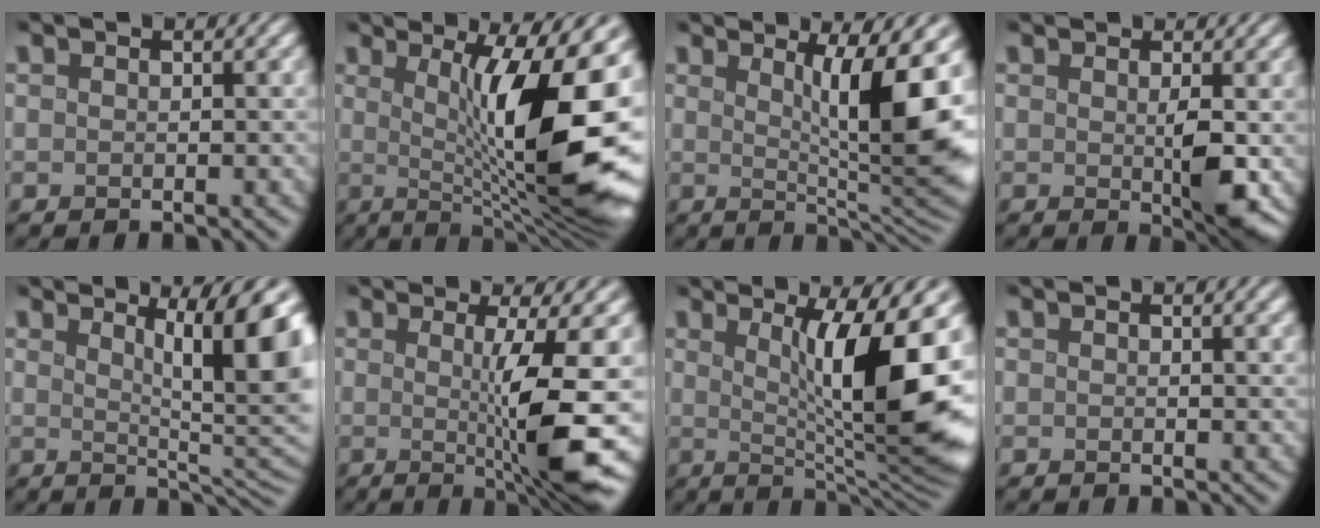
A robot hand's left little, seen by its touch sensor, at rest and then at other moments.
{"total": 14.7, "force": [1.0, 3.8, 14.1], "torque": [-0.172, 0.006, 0.014]}
{"total": 9.8, "force": [2.4, 1.8, 9.3], "torque": [-0.126, -0.001, 0.041]}
{"total": 2.7, "force": [0.5, 0.6, 2.6], "torque": [-0.044, -0.008, 0.011]}
{"total": 10.3, "force": [3.5, 2.7, 9.3], "torque": [-0.094, 0.007, 0.048]}
{"total": 8.9, "force": [-0.4, 1.1, 8.9], "torque": [-0.132, -0.007, -0.001]}
{"total": 12.2, "force": [2.0, 2.5, 11.7], "torque": [-0.153, -0.005, 0.033]}
{"total": 2.1, "force": [1.2, 0.6, 1.6], "torque": [-0.007, 0.008, 0.014]}